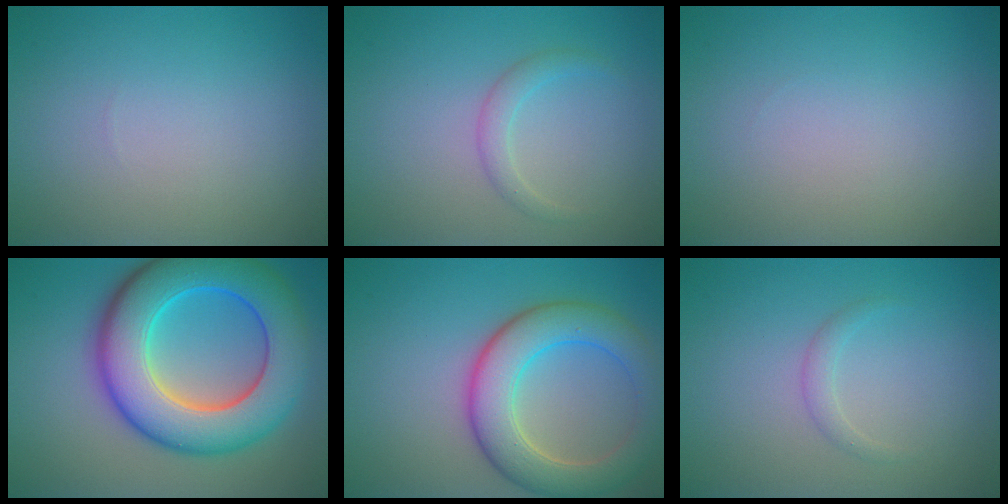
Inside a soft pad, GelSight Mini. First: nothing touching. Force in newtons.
{"total": 1.5, "press": 1.5, "slide": 0.1}
{"total": 0.0}
{"total": 11.8, "press": 11.8, "slide": 0.2}
{"total": 7.0, "press": 6.9, "slide": 0.3}
{"total": 1.1, "press": 1.1, "slide": 0.1}